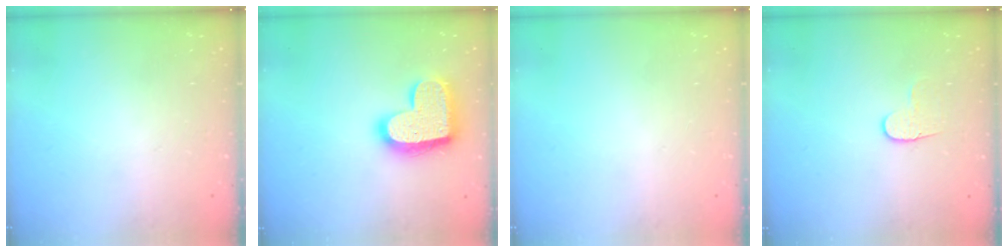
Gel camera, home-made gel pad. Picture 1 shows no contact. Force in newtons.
{"total": 18.1, "press": 18.1, "slide": 1.1}
{"total": 0.0}
{"total": 6.2, "press": 6.1, "slide": 0.6}